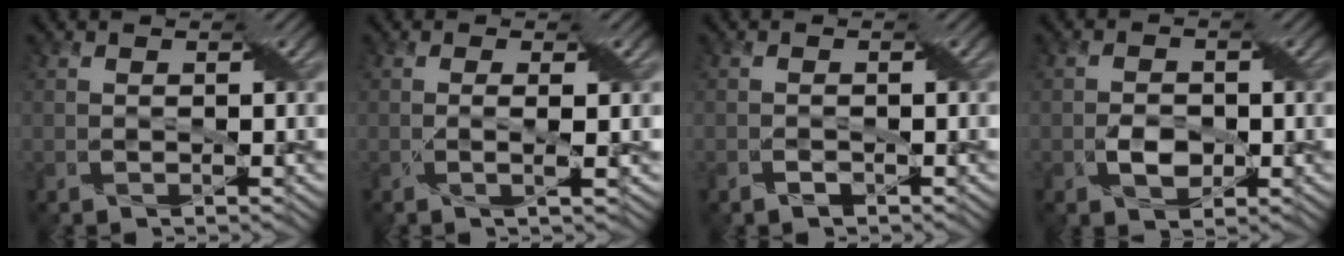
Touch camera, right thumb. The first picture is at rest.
{"total": 2.1, "force": [0.1, 0.2, 2.1], "torque": [-0.040, 0.007, -0.004]}
{"total": 1.1, "force": [-0.7, 0.5, 0.6], "torque": [-0.015, 0.001, -0.012]}
{"total": 2.9, "force": [-0.8, 1.9, 2.0], "torque": [-0.038, -0.001, -0.014]}